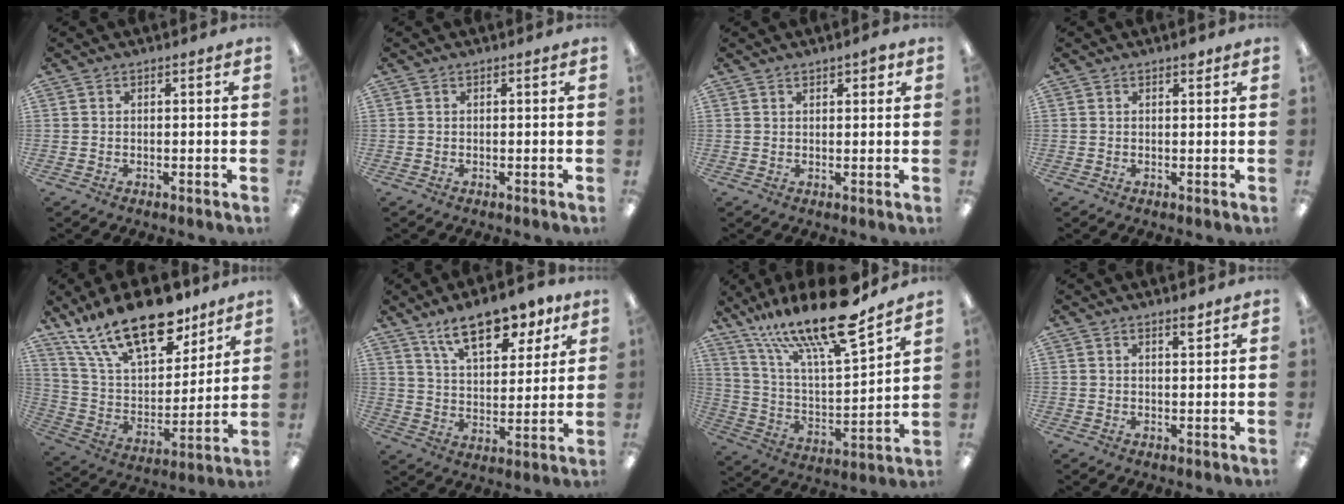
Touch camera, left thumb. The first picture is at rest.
{"total": 0.0}
{"total": 1.9, "force": [1.3, 0.8, 1.1], "torque": [-0.016, -0.001, 0.021]}
{"total": 1.5, "force": [1.0, 0.6, 0.9], "torque": [-0.003, -0.005, 0.014]}
{"total": 23.6, "force": [15.8, 10.6, 14.0], "torque": [-0.261, -0.091, 0.277]}
{"total": 14.8, "force": [10.6, 6.2, 8.2], "torque": [-0.119, -0.053, 0.183]}
{"total": 22.6, "force": [17.2, 5.1, 13.7], "torque": [-0.239, -0.116, 0.289]}
{"total": 2.5, "force": [2.2, 0.4, 1.3], "torque": [-0.012, -0.009, 0.035]}